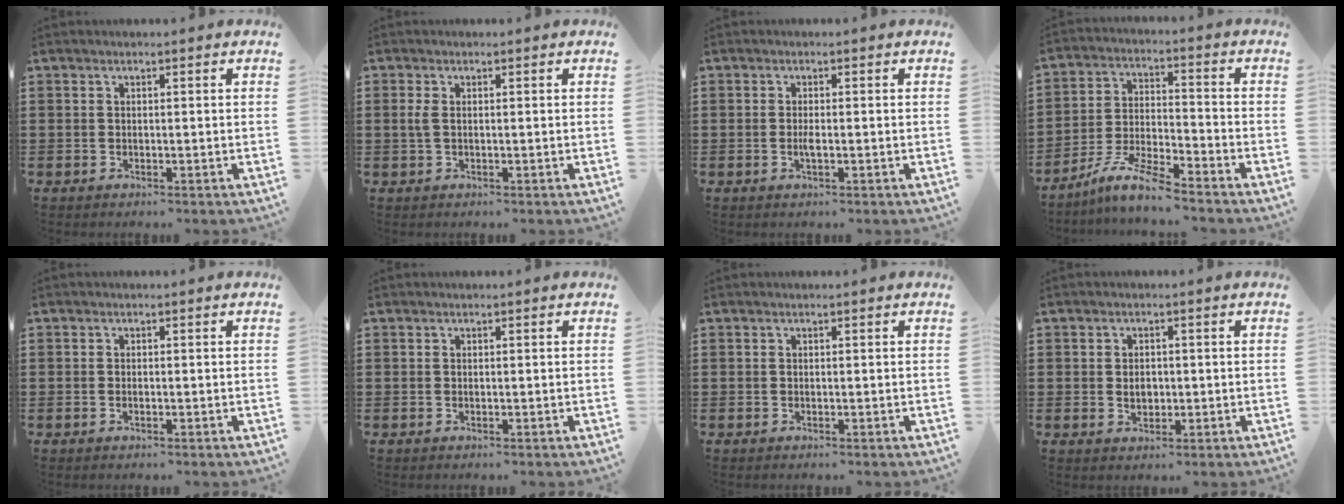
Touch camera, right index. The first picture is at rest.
{"total": 1.8, "force": [0.1, 0.8, 1.6], "torque": [-0.047, -0.002, -0.005]}
{"total": 1.5, "force": [-0.3, 0.4, 1.4], "torque": [-0.034, -0.003, -0.008]}
{"total": 7.6, "force": [-6.7, 0.5, 3.7], "torque": [-0.083, 0.000, -0.132]}
{"total": 0.5, "force": [-0.3, 0.1, 0.4], "torque": [-0.010, -0.003, -0.004]}
{"total": 0.0}
{"total": 0.0}
{"total": 2.4, "force": [0.0, 1.7, 1.7], "torque": [-0.027, 0.003, -0.004]}